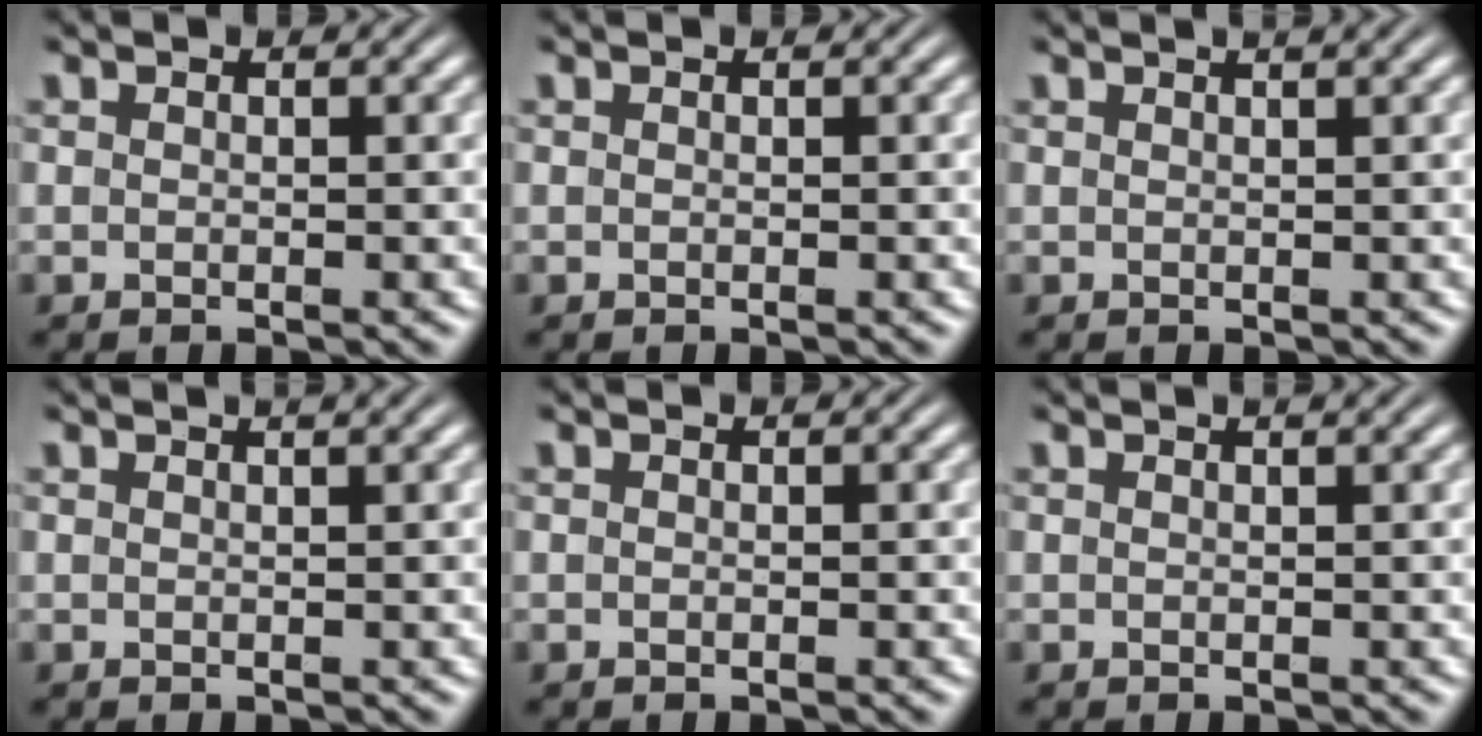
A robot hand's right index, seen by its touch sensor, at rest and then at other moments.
{"total": 0.0}
{"total": 1.2, "force": [1.0, -0.3, 0.6], "torque": [0.000, 0.004, 0.015]}
{"total": 1.1, "force": [0.9, -0.3, 0.6], "torque": [0.000, 0.003, 0.014]}
{"total": 0.0}
{"total": 0.7, "force": [0.6, -0.3, 0.2], "torque": [0.003, 0.002, 0.009]}